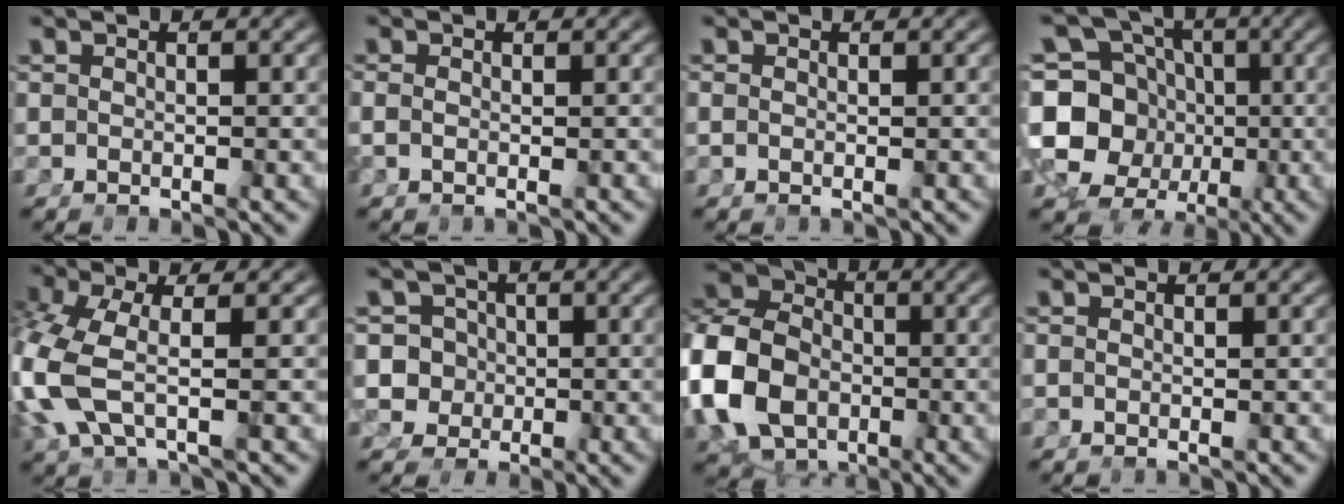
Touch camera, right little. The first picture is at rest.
{"total": 1.0, "force": [-0.6, -0.3, 0.8], "torque": [-0.019, -0.014, 0.001]}
{"total": 0.7, "force": [-0.4, -0.2, 0.5], "torque": [-0.009, -0.009, 0.000]}
{"total": 16.2, "force": [-1.3, 14.3, 7.5], "torque": [-0.186, -0.065, -0.016]}
{"total": 5.7, "force": [-0.6, 3.3, 4.6], "torque": [-0.134, -0.028, 0.003]}
{"total": 9.7, "force": [-1.5, 9.2, 2.8], "torque": [-0.099, -0.051, -0.017]}
{"total": 12.4, "force": [-0.6, 10.2, 7.1], "torque": [-0.157, -0.034, -0.005]}
{"total": 0.0}